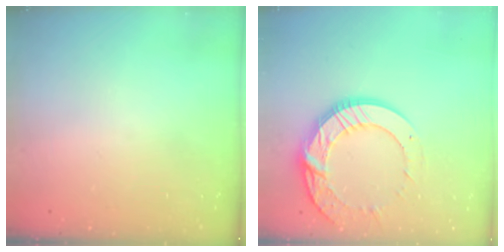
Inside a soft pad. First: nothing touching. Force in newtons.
{"total": 15.8, "press": 15.8, "slide": 1.3}